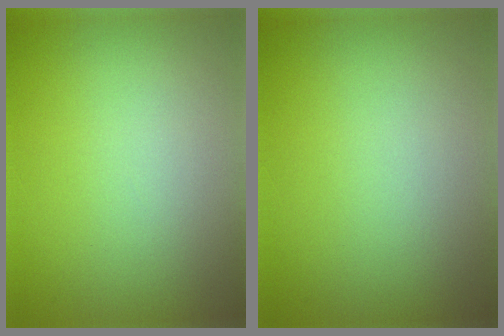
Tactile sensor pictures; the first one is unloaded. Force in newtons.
{"total": 0.0}